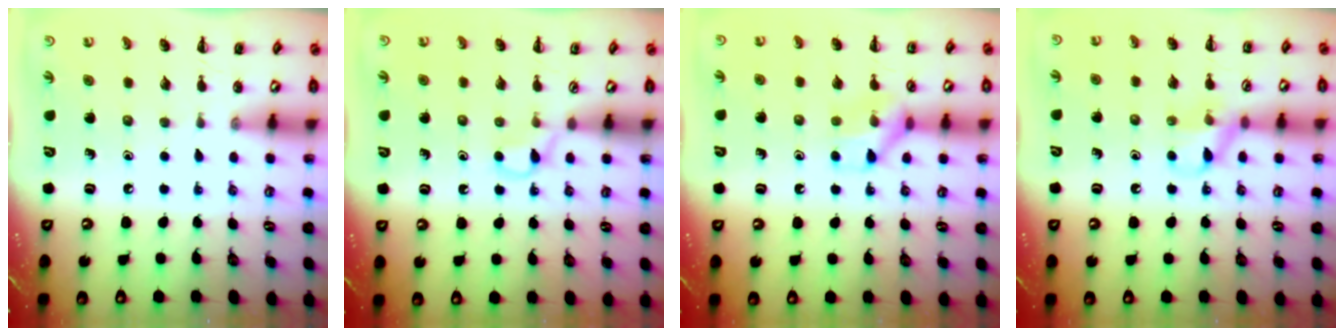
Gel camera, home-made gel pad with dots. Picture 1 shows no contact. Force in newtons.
{"total": 2.8, "press": 2.6, "slide": 1.0}
{"total": 8.8, "press": 8.7, "slide": 0.6}
{"total": 8.8, "press": 8.6, "slide": 1.6}